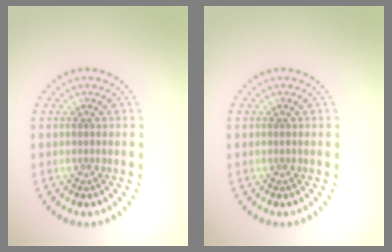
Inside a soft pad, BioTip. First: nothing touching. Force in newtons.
{"total": 0.0}